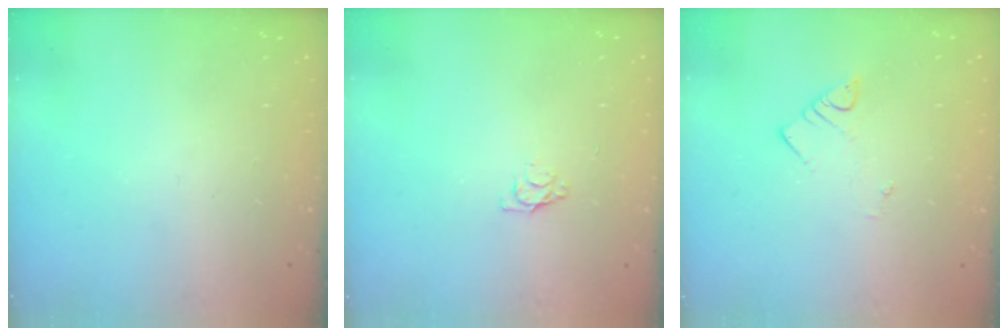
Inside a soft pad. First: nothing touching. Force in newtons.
{"total": 3.5, "press": 3.5, "slide": 0.4}
{"total": 2.6, "press": 2.6, "slide": 0.2}